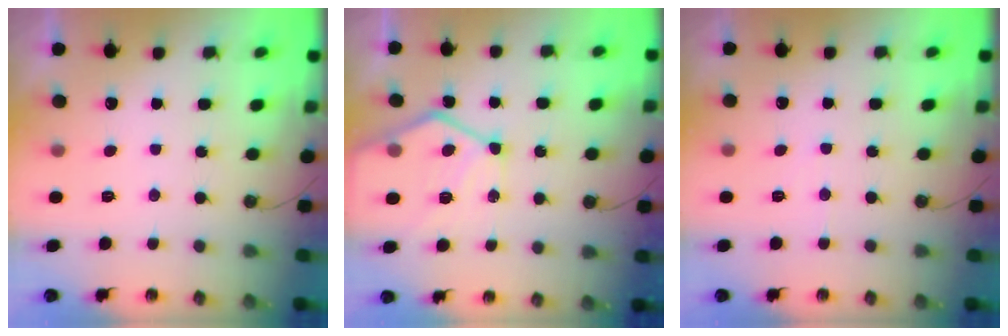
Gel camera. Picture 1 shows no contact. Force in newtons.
{"total": 15.0, "press": 14.9, "slide": 1.5}
{"total": 3.8, "press": 3.8, "slide": 0.5}